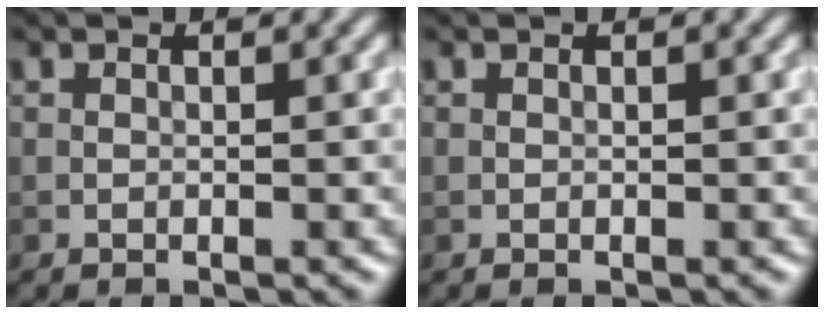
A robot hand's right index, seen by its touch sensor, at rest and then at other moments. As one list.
[{"total": 0.0}]